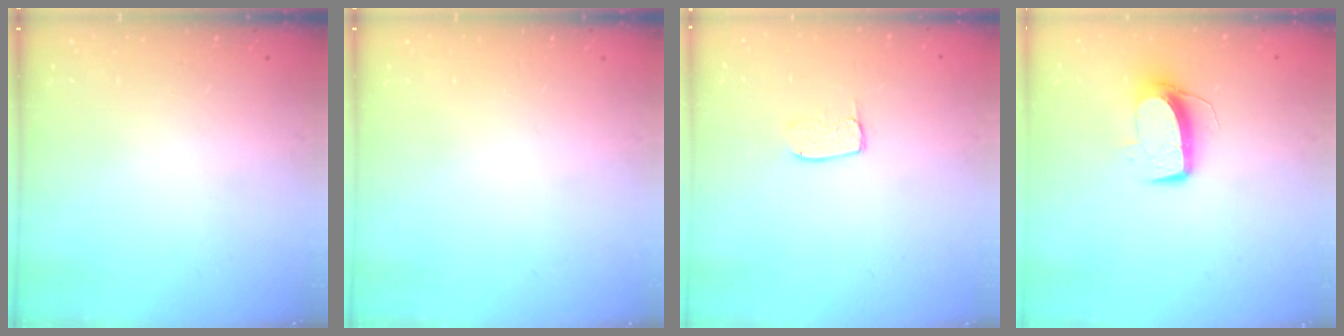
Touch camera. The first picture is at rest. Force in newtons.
{"total": 0.0}
{"total": 4.9, "press": 4.8, "slide": 0.4}
{"total": 9.9, "press": 9.9, "slide": 0.4}